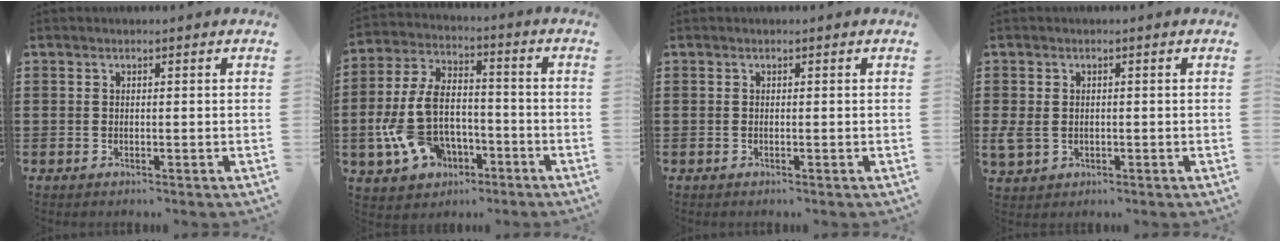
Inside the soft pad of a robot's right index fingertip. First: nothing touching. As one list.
[{"total": 11.0, "force": [-3.0, 7.2, 7.8], "torque": [-0.206, 0.001, -0.059]}, {"total": 0.0}, {"total": 2.0, "force": [0.0, 1.7, 1.1], "torque": [-0.032, 0.002, -0.003]}]